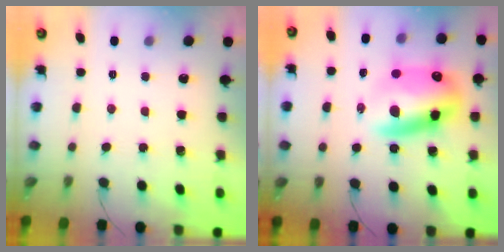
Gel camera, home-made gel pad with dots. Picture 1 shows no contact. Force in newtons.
{"total": 13.5, "press": 13.2, "slide": 3.1}